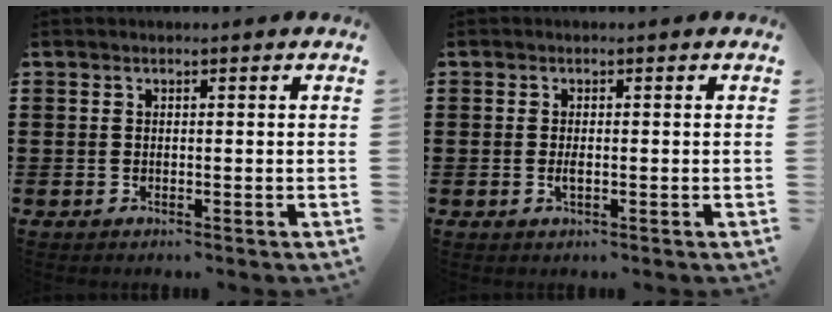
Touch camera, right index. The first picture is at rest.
{"total": 1.2, "force": [-0.2, 0.4, 1.1], "torque": [-0.028, -0.005, -0.006]}